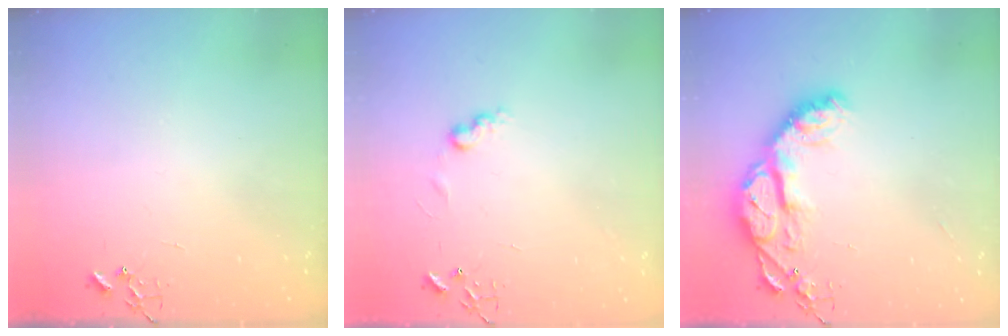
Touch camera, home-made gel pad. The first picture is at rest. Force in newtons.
{"total": 6.6, "press": 6.5, "slide": 0.9}
{"total": 14.9, "press": 14.8, "slide": 1.5}